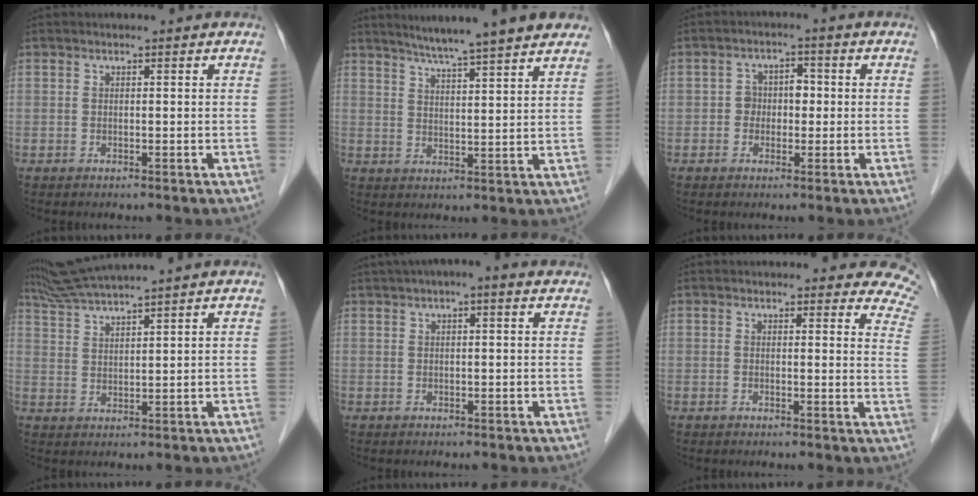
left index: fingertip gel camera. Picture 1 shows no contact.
{"total": 12.9, "force": [10.8, 0.0, 7.1], "torque": [-0.106, 0.021, 0.141]}
{"total": 3.5, "force": [-0.4, 2.7, 2.1], "torque": [-0.032, 0.018, -0.009]}
{"total": 7.6, "force": [6.8, -1.5, 3.1], "torque": [-0.062, 0.021, 0.130]}
{"total": 5.2, "force": [3.2, 1.2, 4.0], "torque": [-0.066, 0.036, 0.043]}
{"total": 8.7, "force": [7.5, 3.0, 3.3], "torque": [0.002, -0.020, 0.041]}